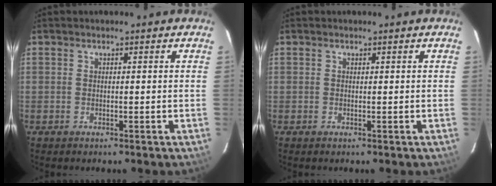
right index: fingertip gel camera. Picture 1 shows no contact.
{"total": 0.0}